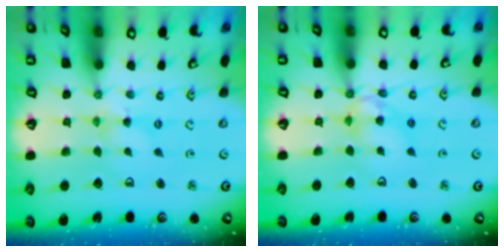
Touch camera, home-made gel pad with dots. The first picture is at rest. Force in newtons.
{"total": 8.9, "press": 8.8, "slide": 0.7}